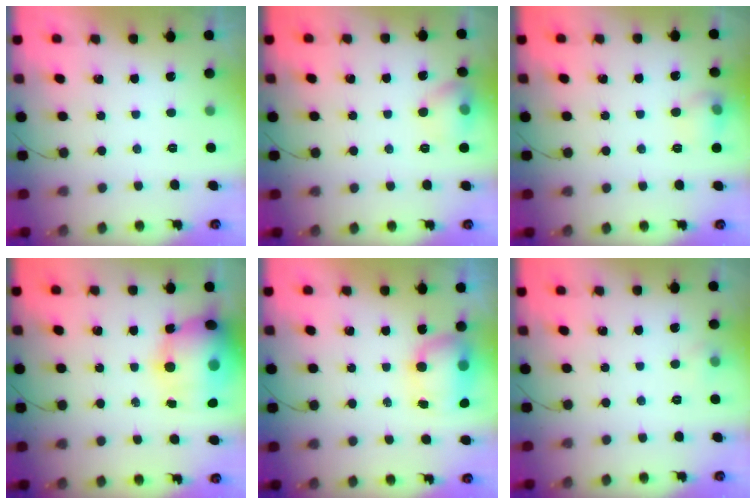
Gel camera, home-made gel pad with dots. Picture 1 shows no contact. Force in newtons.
{"total": 9.1, "press": 8.0, "slide": 4.2}
{"total": 7.0, "press": 6.9, "slide": 1.3}
{"total": 18.4, "press": 18.0, "slide": 4.2}
{"total": 10.5, "press": 8.7, "slide": 6.0}
{"total": 5.8, "press": 3.2, "slide": 4.9}